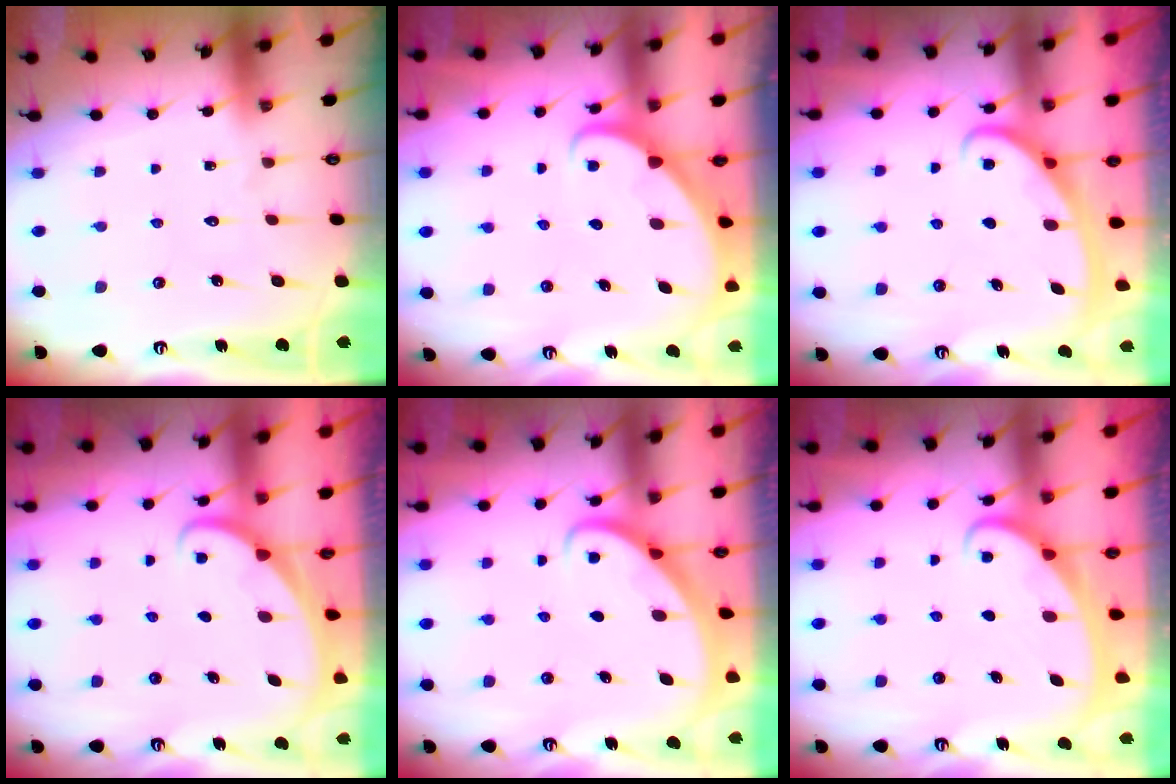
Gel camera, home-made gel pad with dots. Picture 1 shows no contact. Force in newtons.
{"total": 2.6, "press": 2.6, "slide": 0.4}
{"total": 2.8, "press": 2.8, "slide": 0.4}
{"total": 1.6, "press": 1.6, "slide": 0.1}
{"total": 2.9, "press": 2.9, "slide": 0.2}
{"total": 2.1, "press": 2.1, "slide": 0.4}